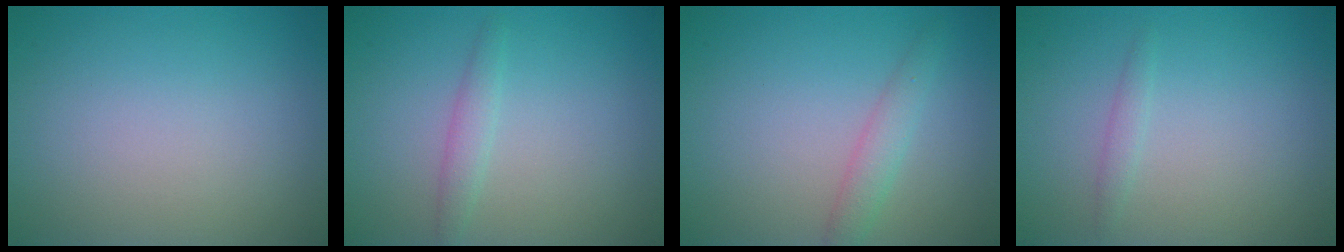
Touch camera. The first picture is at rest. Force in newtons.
{"total": 1.5, "press": 1.5, "slide": 0.0}
{"total": 1.9, "press": 1.9, "slide": 0.0}
{"total": 0.9, "press": 0.9, "slide": 0.0}